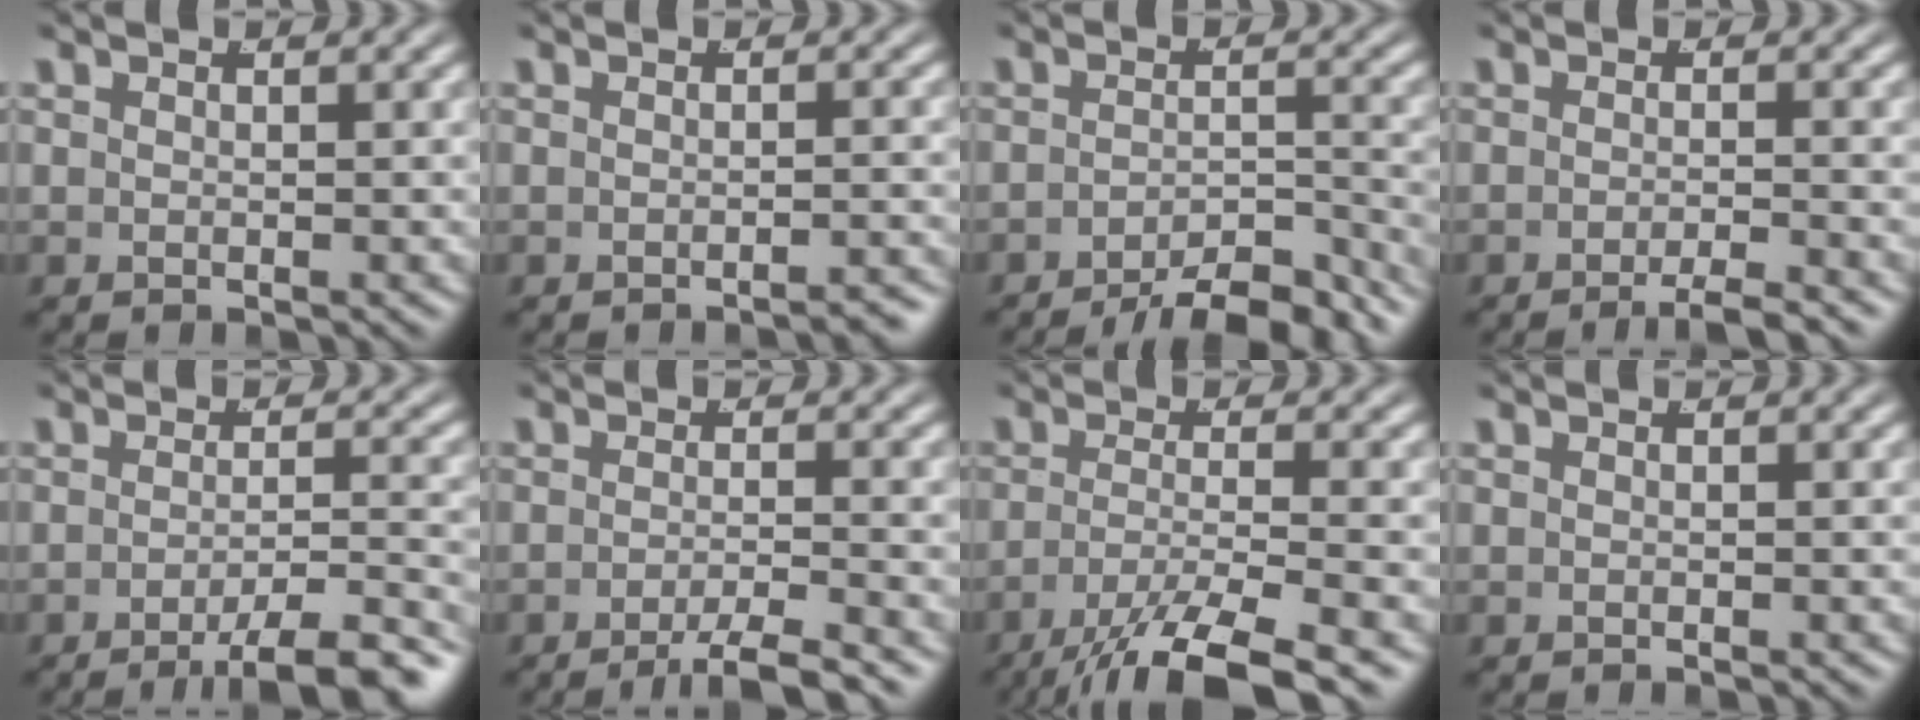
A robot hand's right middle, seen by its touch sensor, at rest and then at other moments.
{"total": 1.9, "force": [-1.8, 0.0, 0.6], "torque": [-0.008, 0.000, -0.028]}
{"total": 7.5, "force": [-6.6, 1.6, 3.1], "torque": [-0.019, -0.014, -0.100]}
{"total": 2.6, "force": [-2.3, -0.2, 1.3], "torque": [-0.015, -0.002, -0.040]}
{"total": 6.9, "force": [-5.3, 1.0, 4.3], "torque": [-0.053, -0.013, -0.079]}
{"total": 4.1, "force": [-3.3, 0.2, 2.4], "torque": [-0.034, -0.008, -0.054]}
{"total": 7.4, "force": [-4.9, 1.6, 5.3], "torque": [-0.094, -0.033, -0.057]}
{"total": 0.0}